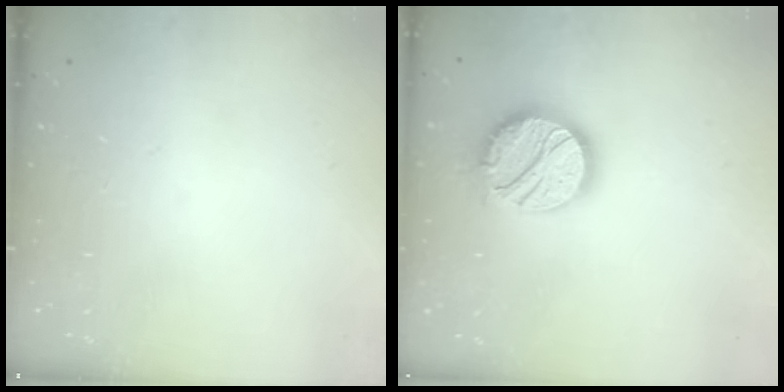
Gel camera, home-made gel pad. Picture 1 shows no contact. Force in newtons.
{"total": 16.8, "press": 16.7, "slide": 1.0}